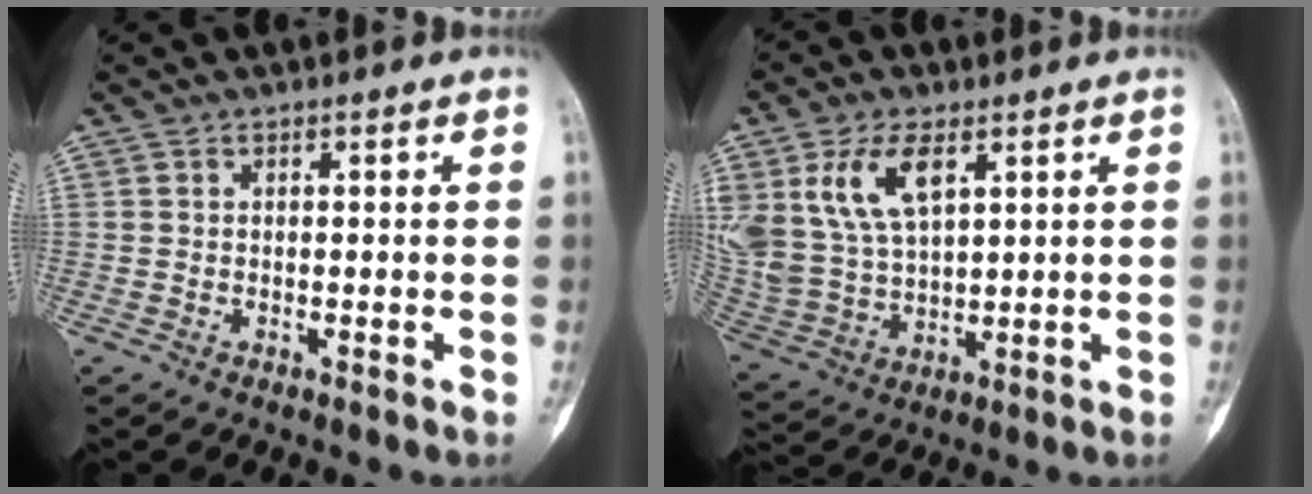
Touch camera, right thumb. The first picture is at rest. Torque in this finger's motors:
{"motor_torque": [0.24, 0.38, 1.05, 0.97, 0.16]}